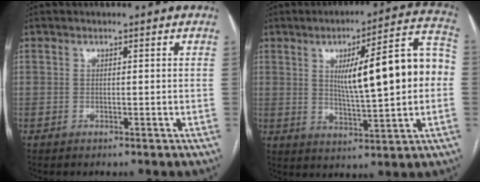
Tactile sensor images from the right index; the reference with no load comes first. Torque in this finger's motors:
{"motor_torque": [0.87, 0.29, 0.55, 0.15]}